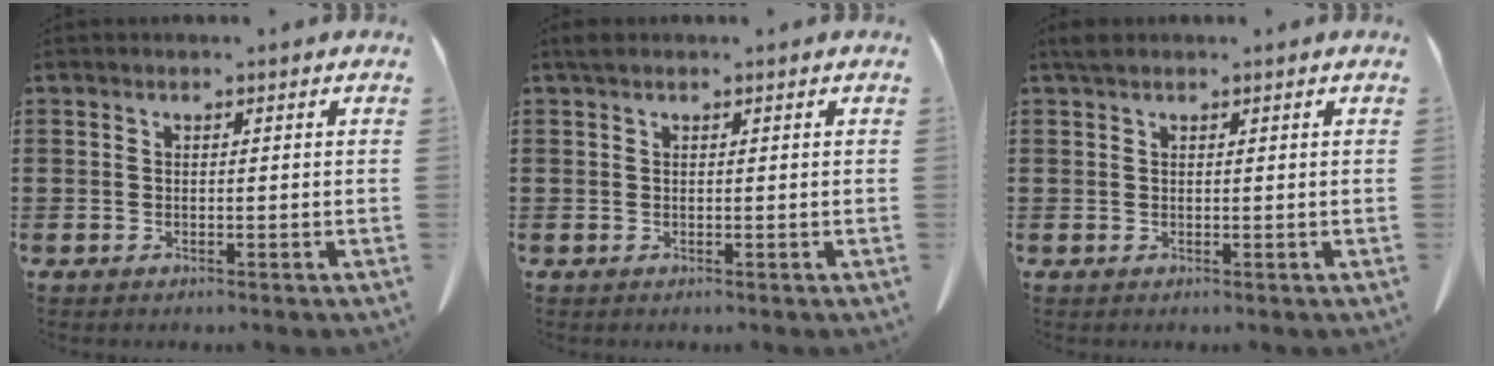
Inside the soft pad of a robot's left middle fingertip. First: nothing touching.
{"total": 0.9, "force": [0.6, 0.5, 0.5], "torque": [-0.012, 0.002, 0.012]}
{"total": 1.3, "force": [1.0, 0.5, 0.6], "torque": [-0.015, 0.001, 0.020]}